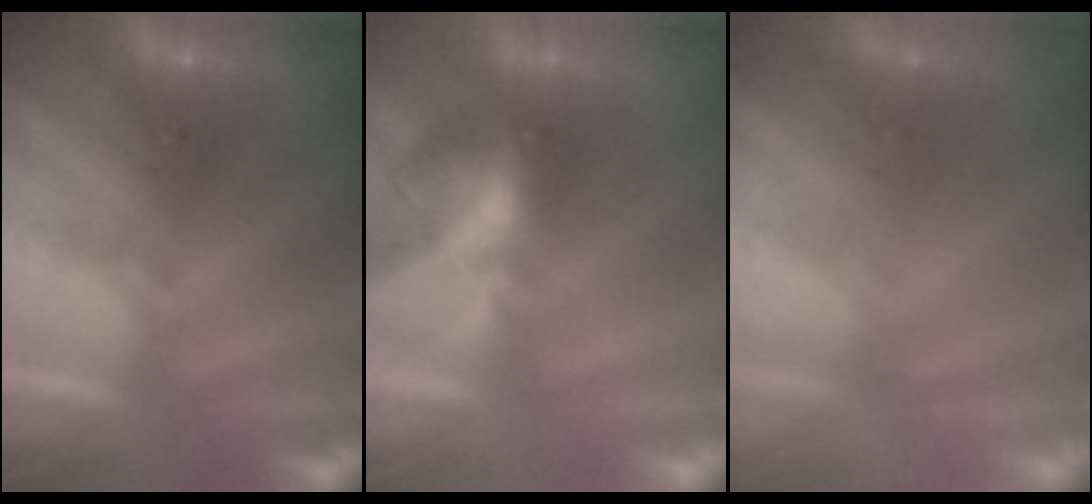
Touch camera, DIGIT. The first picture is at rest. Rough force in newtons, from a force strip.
{"total": 2.6}
{"total": 2.2}